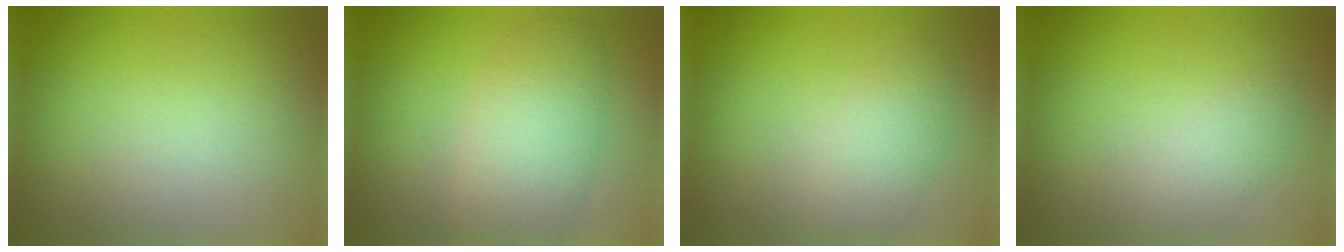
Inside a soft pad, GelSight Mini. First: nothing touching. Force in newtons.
{"total": 5.6, "press": 5.6, "slide": 0.1}
{"total": 2.9, "press": 2.9, "slide": 0.1}
{"total": 1.9, "press": 1.9, "slide": 0.1}